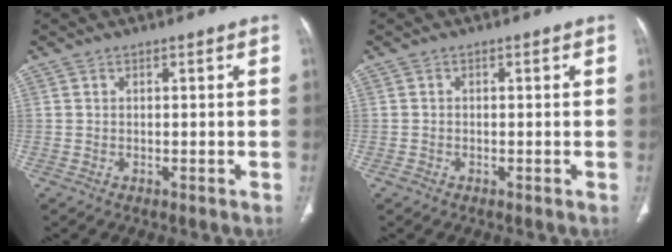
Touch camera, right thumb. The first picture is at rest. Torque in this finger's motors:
{"motor_torque": [-0.10, 0.27, -0.27, 0.11, 0.04]}